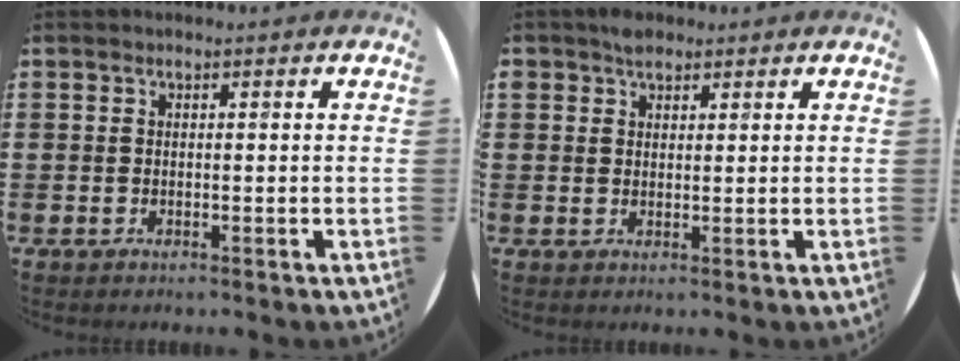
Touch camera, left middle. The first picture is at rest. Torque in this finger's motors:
{"motor_torque": [0.46, -0.39, 0.06, 0.06]}